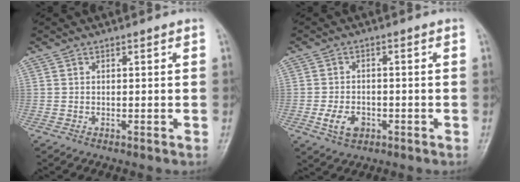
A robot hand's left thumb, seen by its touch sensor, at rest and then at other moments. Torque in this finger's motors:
{"motor_torque": [-0.18, 0.82, 0.64, 0.13, 0.02]}